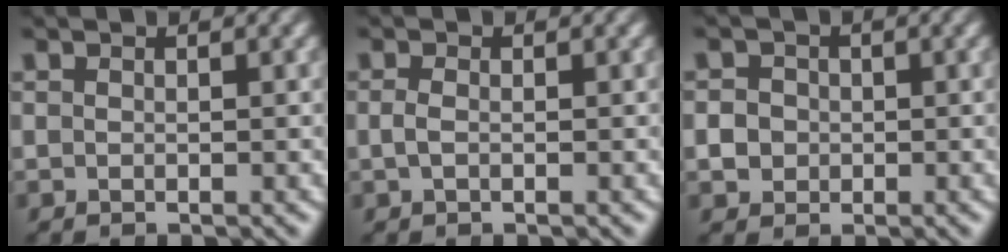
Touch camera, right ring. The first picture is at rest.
{"total": 0.7, "force": [-0.4, 0.2, 0.6], "torque": [-0.022, -0.009, -0.002]}
{"total": 2.8, "force": [-0.4, 2.7, 0.7], "torque": [-0.017, -0.008, -0.003]}